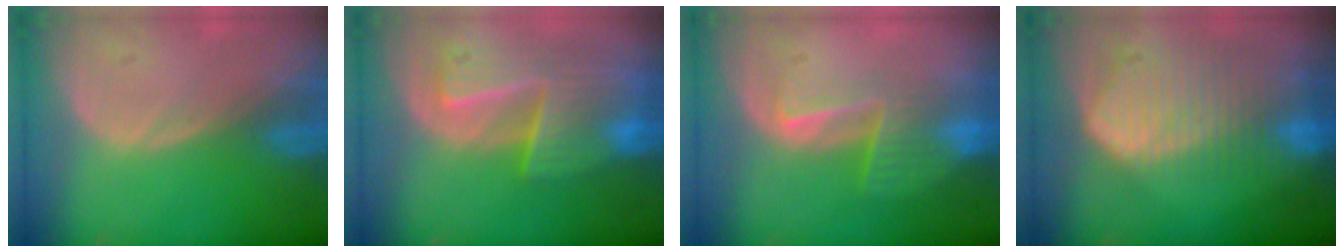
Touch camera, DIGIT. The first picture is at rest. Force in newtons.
{"total": 8.9, "press": 8.3, "slide": 3.3}
{"total": 6.6, "press": 5.6, "slide": 3.6}
{"total": 10.3, "press": 8.8, "slide": 5.2}